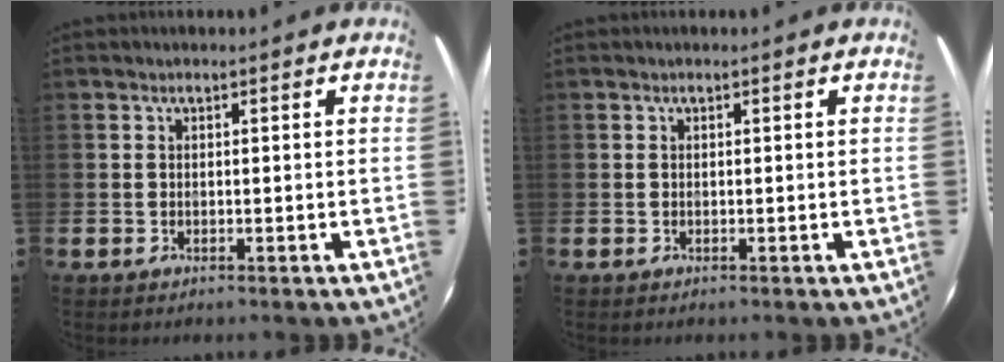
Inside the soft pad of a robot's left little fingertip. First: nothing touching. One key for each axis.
{"total": 0.0}